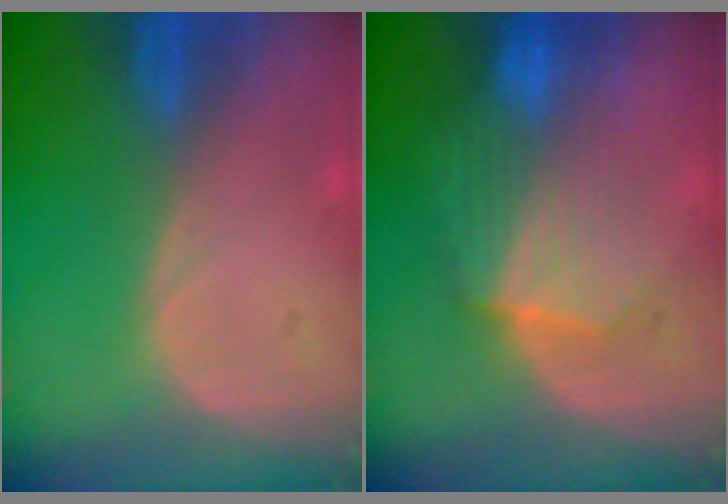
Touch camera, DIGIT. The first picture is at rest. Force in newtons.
{"total": 7.3, "press": 7.2, "slide": 0.7}